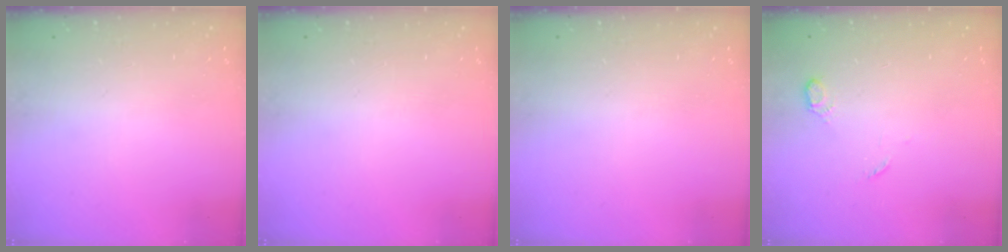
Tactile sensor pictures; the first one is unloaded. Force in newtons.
{"total": 0.0}
{"total": 0.0}
{"total": 4.8, "press": 4.7, "slide": 0.7}